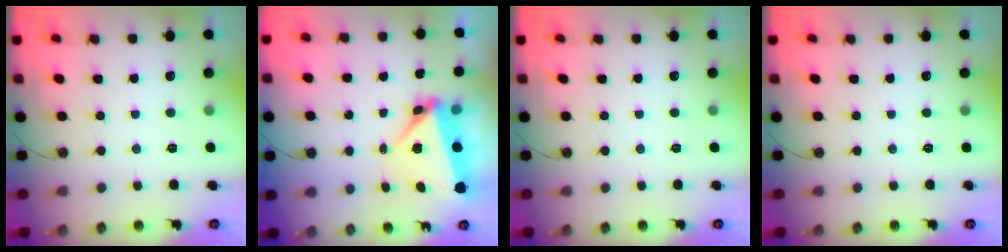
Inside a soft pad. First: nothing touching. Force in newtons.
{"total": 6.0, "press": 6.0, "slide": 0.3}
{"total": 0.0}
{"total": 0.0}